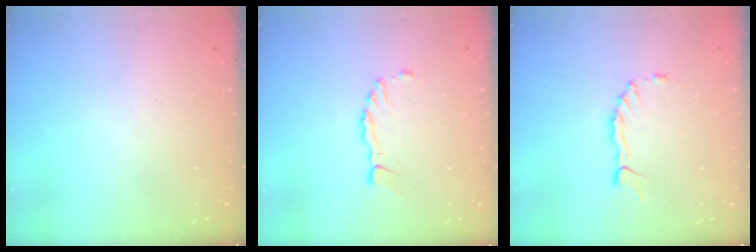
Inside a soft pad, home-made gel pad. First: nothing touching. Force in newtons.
{"total": 2.7, "press": 2.7, "slide": 0.2}
{"total": 1.7, "press": 1.6, "slide": 0.4}